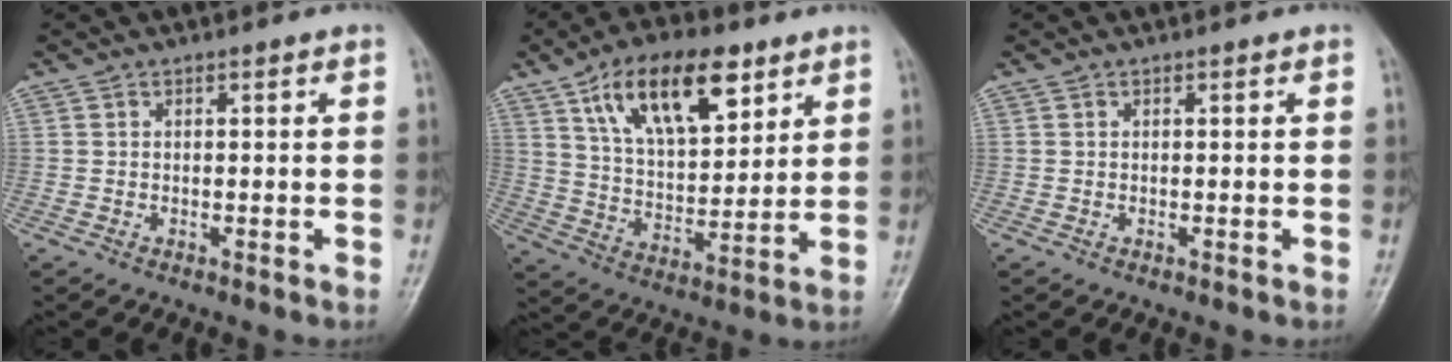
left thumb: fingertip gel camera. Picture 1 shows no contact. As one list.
[{"total": 17.3, "force": [9.2, 8.1, 12.1], "torque": [-0.168, -0.035, 0.166]}, {"total": 0.0}]